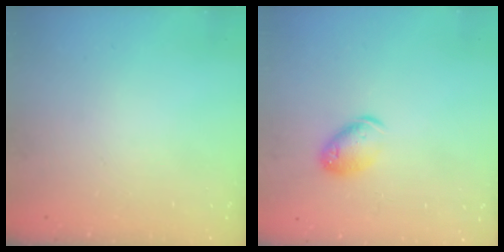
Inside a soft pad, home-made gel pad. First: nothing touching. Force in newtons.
{"total": 9.7, "press": 9.6, "slide": 1.4}